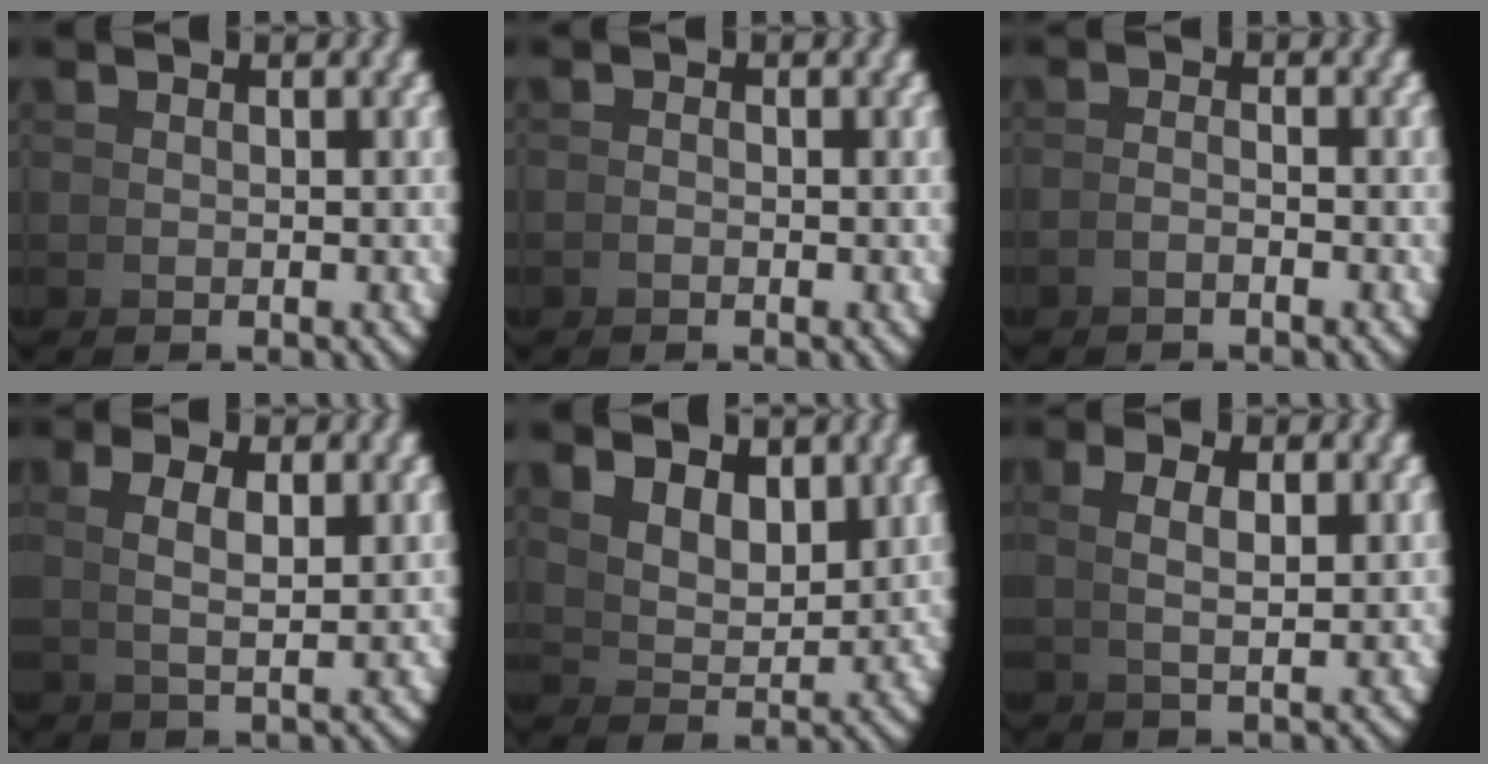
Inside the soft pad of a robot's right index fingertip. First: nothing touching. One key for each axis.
{"total": 1.2, "fx": -0.5, "fy": -1.0, "fz": -0.3, "tx": 0.011, "ty": 0.003, "tz": -0.013}
{"total": 1.6, "fx": -1.0, "fy": -1.2, "fz": 0.1, "tx": 0.007, "ty": 0.004, "tz": -0.021}
{"total": 3.2, "fx": 1.8, "fy": 0.2, "fz": 2.7, "tx": -0.040, "ty": 0.007, "tz": 0.038}
{"total": 4.5, "fx": 3.0, "fy": 2.0, "fz": 2.7, "tx": -0.051, "ty": -0.011, "tz": 0.065}
{"total": 2.6, "fx": 1.5, "fy": -0.3, "fz": 2.1, "tx": -0.033, "ty": 0.004, "tz": 0.034}